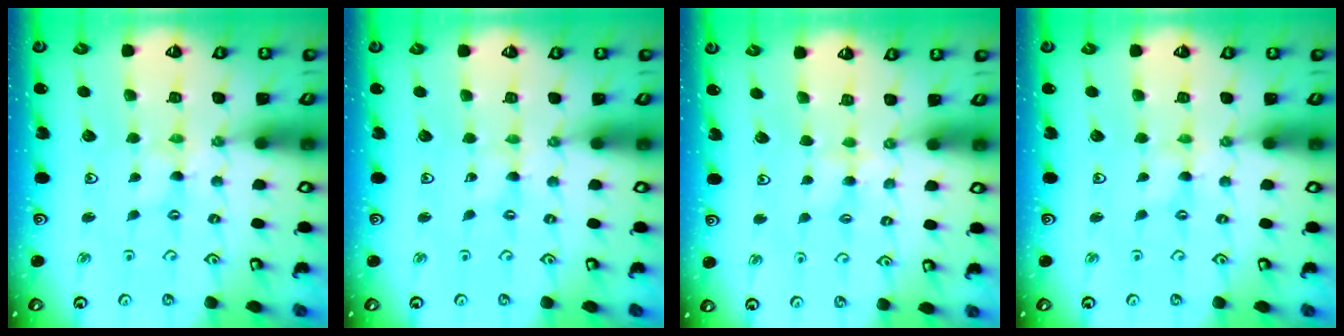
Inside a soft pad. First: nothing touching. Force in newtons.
{"total": 0.0}
{"total": 2.7, "press": 2.6, "slide": 0.5}
{"total": 0.0}